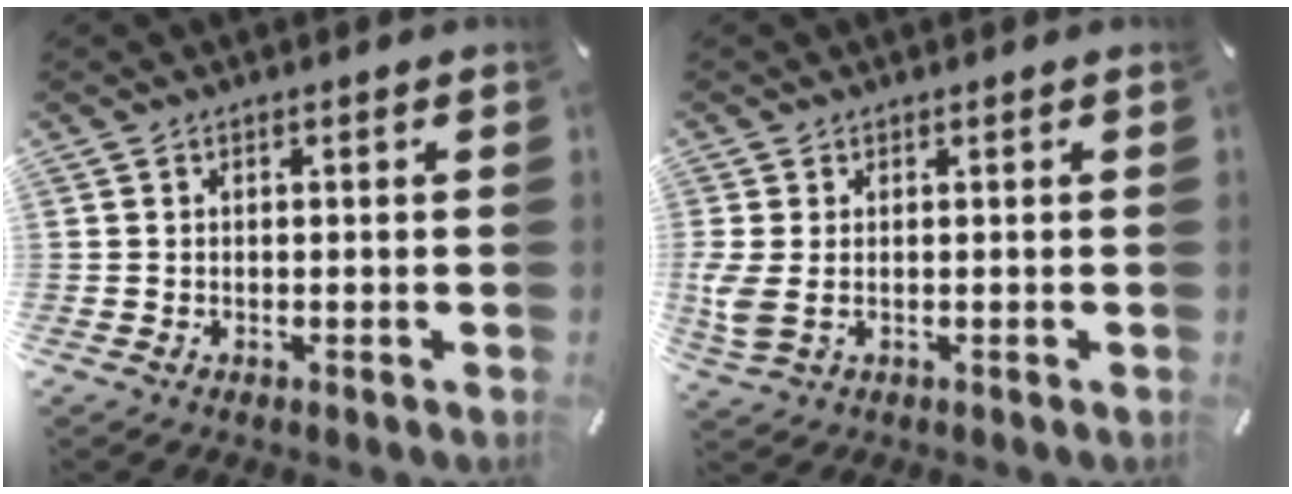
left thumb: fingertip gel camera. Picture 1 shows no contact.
{"total": 4.2, "force": [0.5, 2.0, 3.7], "torque": [-0.087, -0.004, 0.007]}